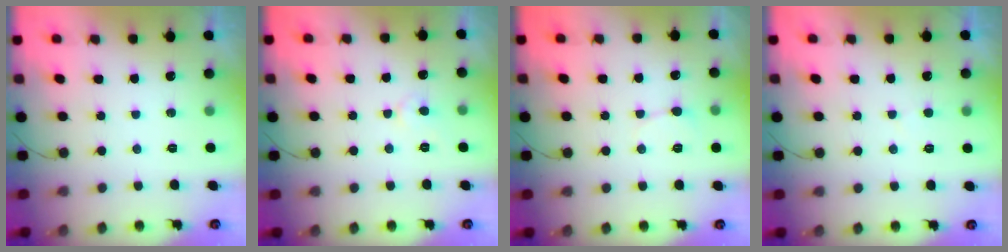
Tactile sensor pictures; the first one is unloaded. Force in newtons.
{"total": 3.8, "press": 3.8, "slide": 0.3}
{"total": 3.9, "press": 3.8, "slide": 0.4}
{"total": 2.2, "press": 2.2, "slide": 0.3}